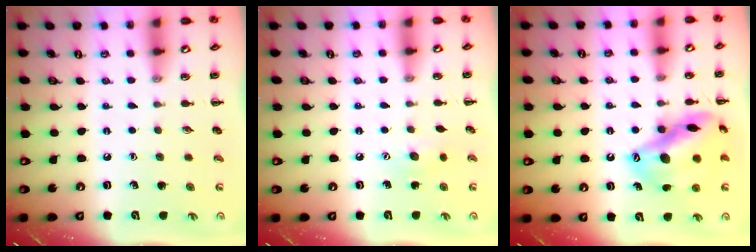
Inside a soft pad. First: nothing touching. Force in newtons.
{"total": 6.6, "press": 6.4, "slide": 1.7}
{"total": 18.6, "press": 18.6, "slide": 1.6}